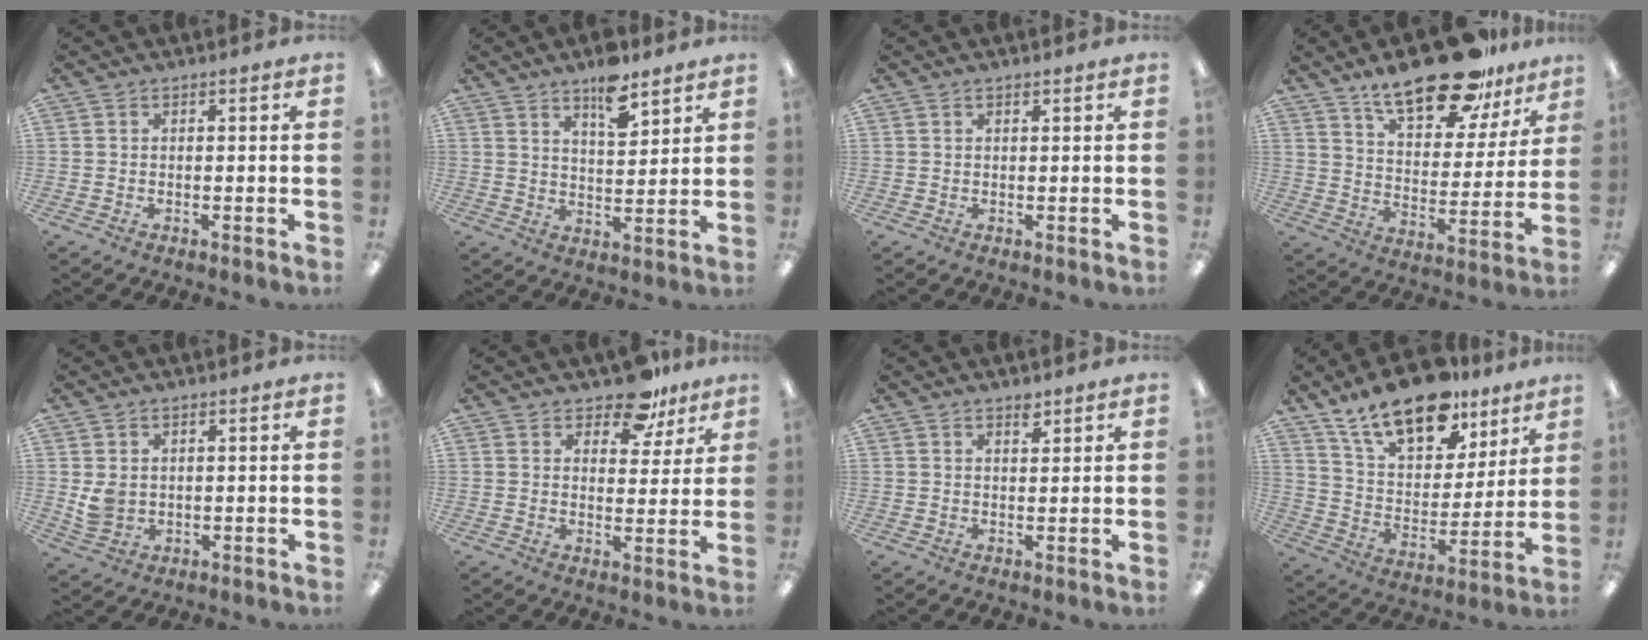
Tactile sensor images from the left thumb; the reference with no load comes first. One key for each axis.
{"total": 8.9, "fx": 6.5, "fy": 3.4, "fz": 5.1, "tx": -0.069, "ty": -0.041, "tz": 0.108}
{"total": 0.6, "fx": 0.5, "fy": 0.2, "fz": 0.3, "tx": -0.006, "ty": 0.001, "tz": 0.009}
{"total": 21.9, "fx": 16.2, "fy": 8.6, "fz": 11.9, "tx": -0.178, "ty": -0.095, "tz": 0.275}
{"total": 4.5, "fx": 1.5, "fy": 3.6, "fz": 2.4, "tx": -0.039, "ty": 0.003, "tz": 0.031}
{"total": 11.0, "fx": 9.2, "fy": 4.4, "fz": 4.0, "tx": -0.059, "ty": -0.060, "tz": 0.167}
{"total": 2.6, "fx": 2.0, "fy": 1.0, "fz": 1.2, "tx": -0.010, "ty": -0.009, "tz": 0.034}
{"total": 19.6, "fx": 14.2, "fy": 9.0, "fz": 10.0, "tx": -0.173, "ty": -0.083, "tz": 0.251}